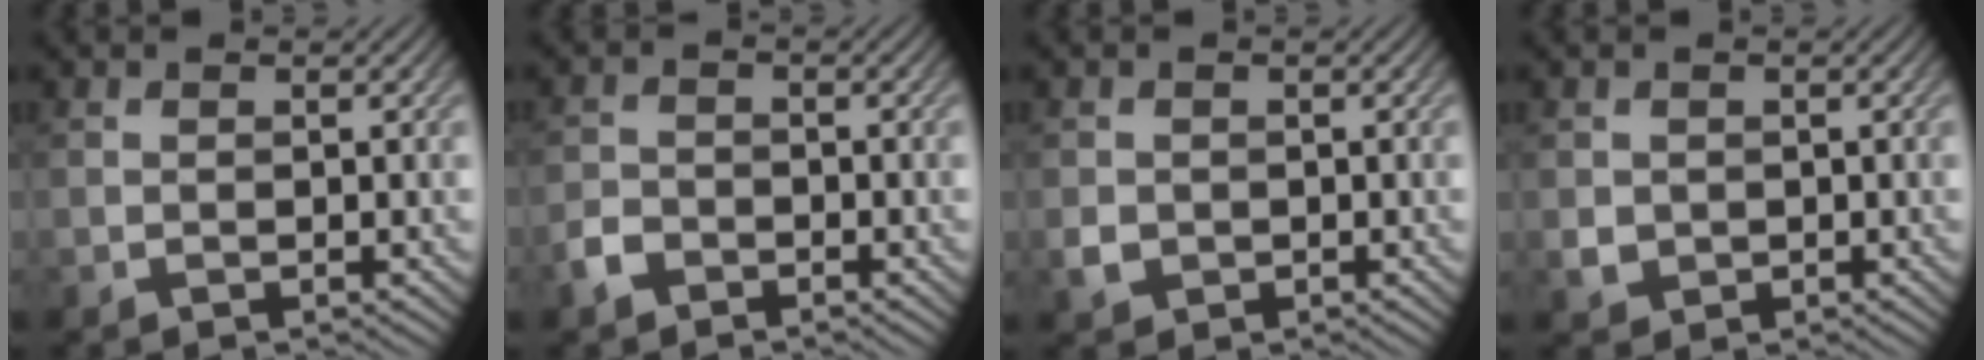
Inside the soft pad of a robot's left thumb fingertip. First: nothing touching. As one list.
[{"total": 2.6, "force": [-1.9, 1.6, 0.9], "torque": [-0.021, -0.002, -0.047]}, {"total": 2.0, "force": [-0.5, 1.8, 0.7], "torque": [-0.016, -0.007, -0.010]}, {"total": 2.0, "force": [0.0, 1.9, 0.5], "torque": [-0.015, -0.007, 0.001]}]